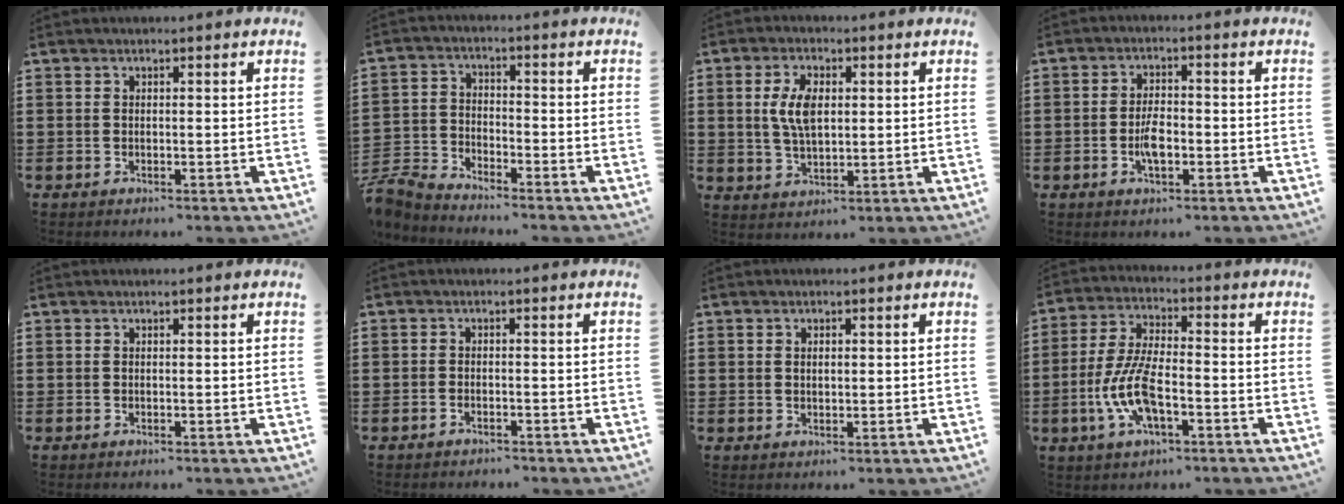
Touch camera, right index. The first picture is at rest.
{"total": 4.3, "force": [-4.3, 0.5, 0.4], "torque": [-0.033, -0.004, -0.095]}
{"total": 6.3, "force": [1.1, 3.2, 5.4], "torque": [-0.119, 0.011, 0.014]}
{"total": 4.2, "force": [-1.2, 1.8, 3.7], "torque": [-0.086, -0.003, -0.026]}
{"total": 0.0}
{"total": 1.0, "force": [-1.0, 0.2, 0.1], "torque": [-0.007, 0.001, -0.020]}
{"total": 1.1, "force": [0.2, 0.5, 1.0], "torque": [-0.020, 0.005, 0.003]}
{"total": 9.5, "force": [-3.2, 3.6, 8.1], "torque": [-0.190, -0.010, -0.065]}